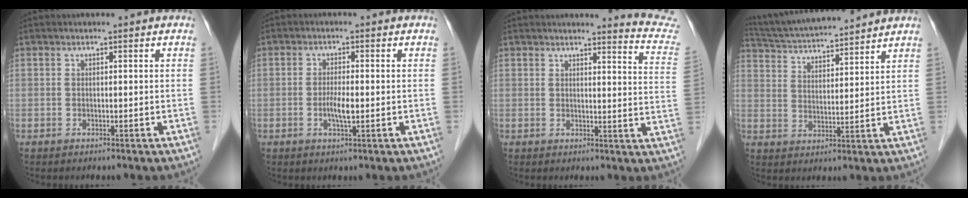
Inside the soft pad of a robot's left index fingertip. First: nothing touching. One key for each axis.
{"total": 3.0, "fx": -0.7, "fy": 0.5, "fz": 2.9, "tx": -0.060, "ty": -0.004, "tz": -0.013}
{"total": 8.7, "fx": 8.6, "fy": -0.6, "fz": 0.9, "tx": -0.006, "ty": -0.081, "tz": 0.070}
{"total": 14.4, "fx": 13.3, "fy": 0.9, "fz": 5.4, "tx": -0.106, "ty": 0.022, "tz": 0.220}